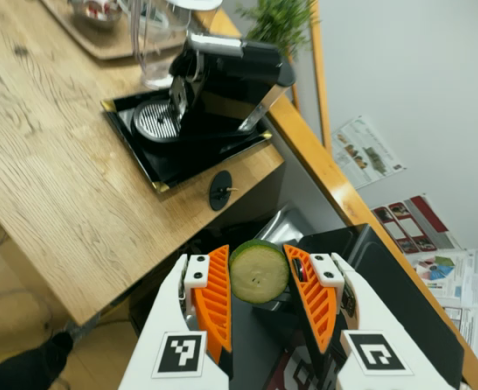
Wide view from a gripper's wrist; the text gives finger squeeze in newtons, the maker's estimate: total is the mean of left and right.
{"total": 9.1, "left": 9.3, "right": 8.9}